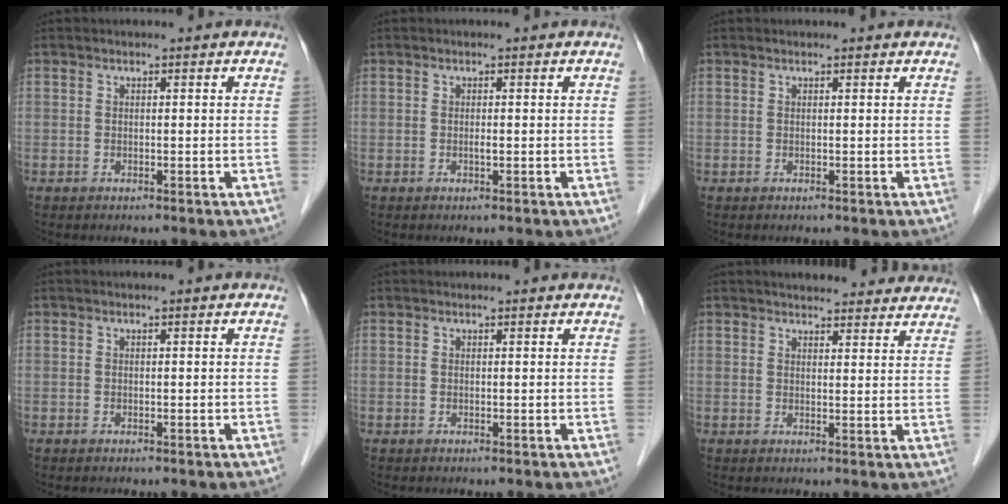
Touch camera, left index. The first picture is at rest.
{"total": 0.6, "force": [-0.5, -0.1, 0.3], "torque": [-0.009, -0.006, -0.008]}
{"total": 0.7, "force": [0.7, 0.1, 0.1], "torque": [-0.009, 0.004, 0.006]}
{"total": 0.0}
{"total": 2.0, "force": [2.0, 0.3, 0.5], "torque": [-0.012, 0.009, 0.018]}
{"total": 16.2, "force": [15.1, 3.6, 4.6], "torque": [-0.036, 0.007, 0.170]}